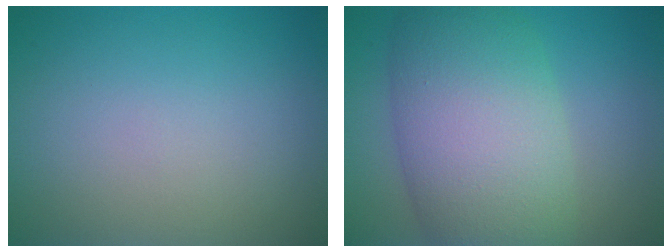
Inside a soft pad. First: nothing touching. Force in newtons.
{"total": 10.9, "press": 10.9, "slide": 0.3}